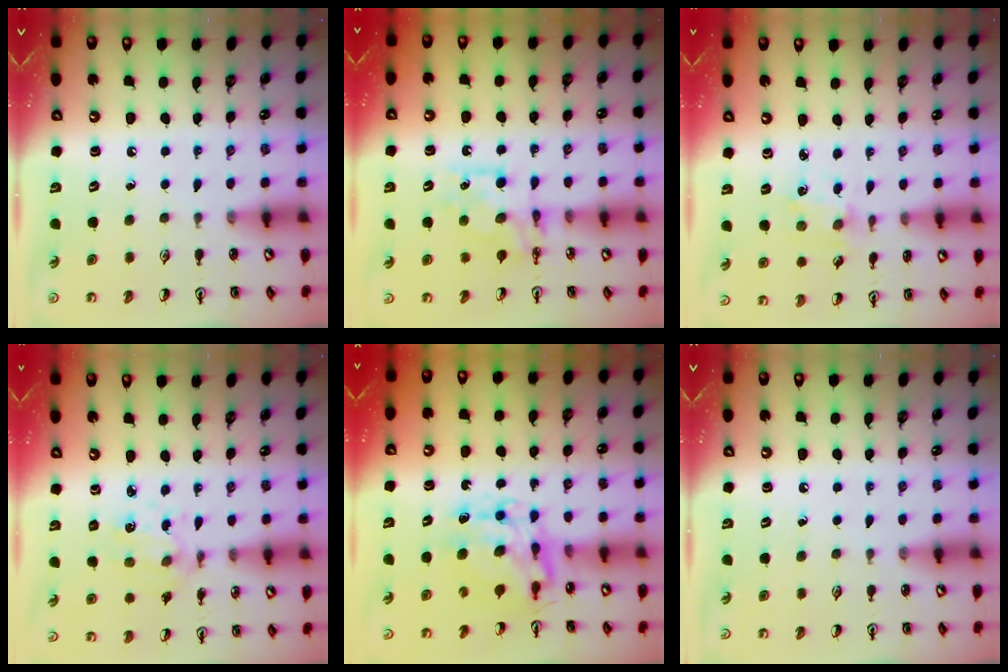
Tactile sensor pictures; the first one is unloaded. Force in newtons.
{"total": 7.7, "press": 7.7, "slide": 0.7}
{"total": 1.6, "press": 1.5, "slide": 0.3}
{"total": 2.5, "press": 2.5, "slide": 0.6}
{"total": 9.1, "press": 9.0, "slide": 0.8}
{"total": 0.0}